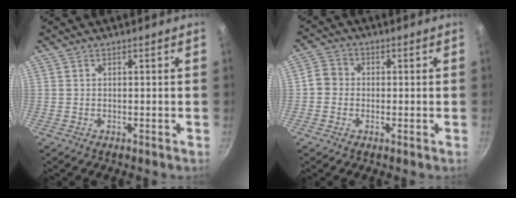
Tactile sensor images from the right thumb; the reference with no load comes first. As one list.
[{"total": 3.7, "force": [-0.5, 3.4, 1.5], "torque": [-0.013, 0.009, -0.021]}]